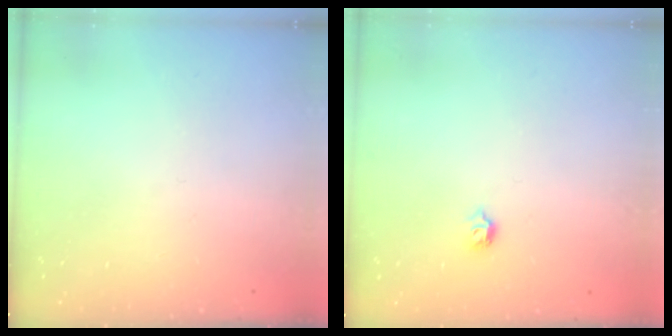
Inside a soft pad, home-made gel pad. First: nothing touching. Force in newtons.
{"total": 4.0, "press": 4.0, "slide": 0.8}